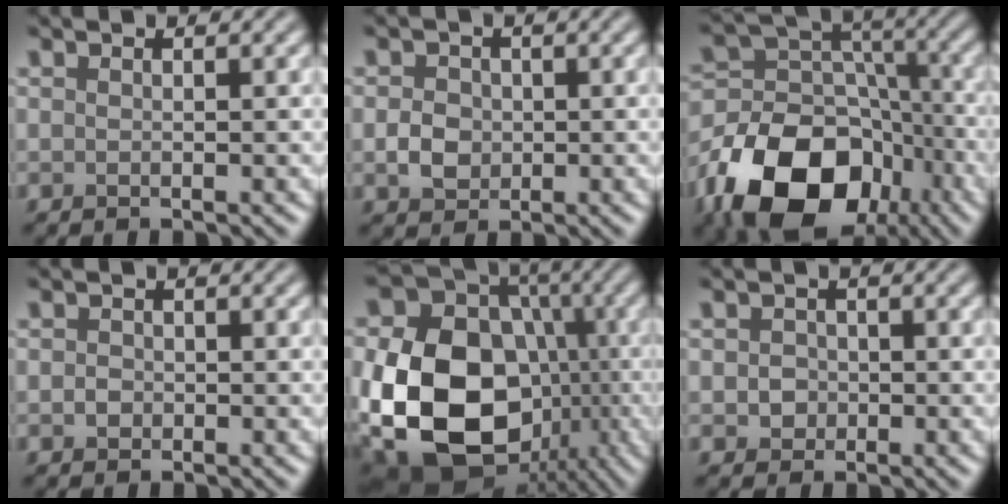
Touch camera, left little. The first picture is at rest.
{"total": 2.4, "force": [-0.2, 2.1, 1.2], "torque": [-0.019, 0.000, -0.008]}
{"total": 14.6, "force": [-7.8, 9.6, 7.7], "torque": [-0.160, 0.001, -0.143]}
{"total": 0.9, "force": [-0.2, 0.8, 0.3], "torque": [-0.004, -0.003, -0.006]}
{"total": 18.4, "force": [-3.9, 14.3, 10.9], "torque": [-0.222, -0.029, -0.058]}
{"total": 1.5, "force": [-0.1, 1.4, 0.6], "torque": [-0.005, -0.002, -0.006]}